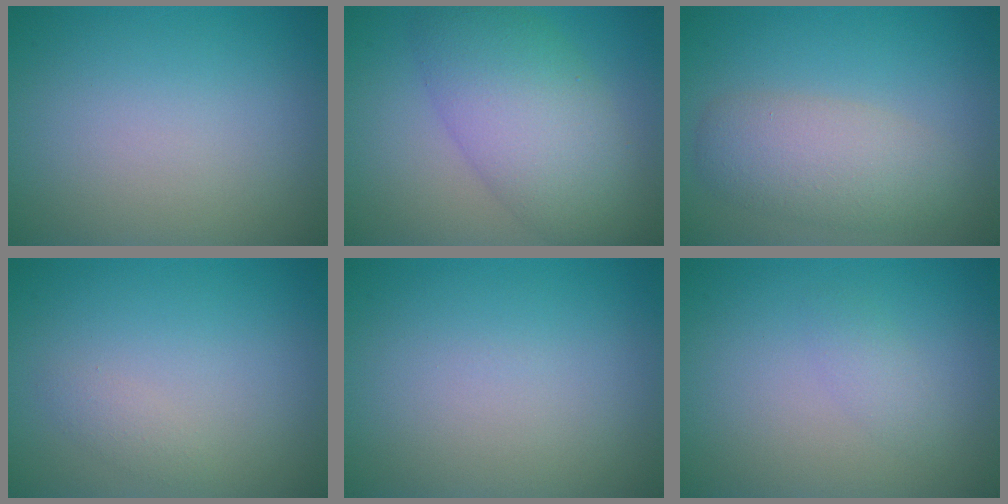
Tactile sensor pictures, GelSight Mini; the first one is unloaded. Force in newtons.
{"total": 7.6, "press": 7.6, "slide": 0.1}
{"total": 4.4, "press": 4.4, "slide": 0.2}
{"total": 0.9, "press": 0.9, "slide": 0.1}
{"total": 0.0}
{"total": 1.1, "press": 1.1, "slide": 0.0}